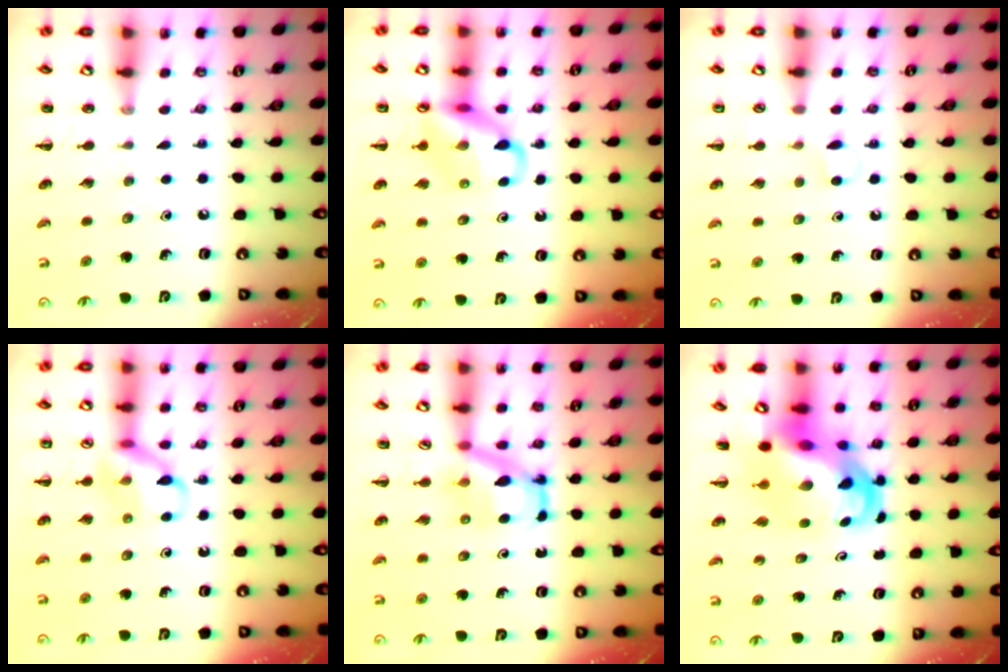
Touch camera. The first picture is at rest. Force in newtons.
{"total": 12.7, "press": 12.6, "slide": 2.1}
{"total": 3.3, "press": 3.1, "slide": 0.9}
{"total": 11.0, "press": 11.0, "slide": 1.2}
{"total": 5.7, "press": 5.6, "slide": 0.7}
{"total": 7.2, "press": 6.9, "slide": 2.1}